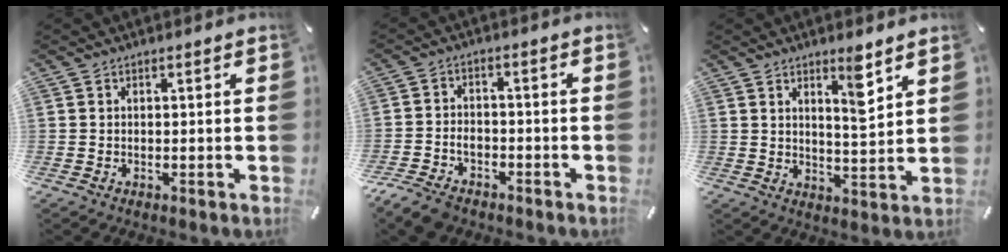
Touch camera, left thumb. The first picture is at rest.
{"total": 5.4, "force": [-3.6, 3.5, 2.1], "torque": [-0.050, 0.015, -0.072]}
{"total": 6.8, "force": [4.7, 1.1, 4.9], "torque": [-0.068, -0.035, 0.071]}